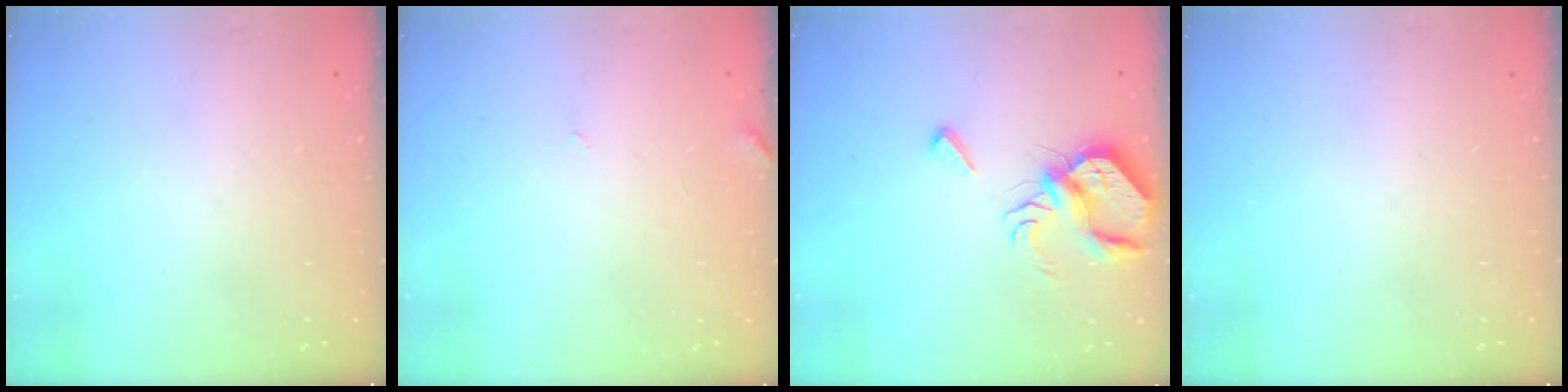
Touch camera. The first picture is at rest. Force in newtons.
{"total": 3.1, "press": 3.1, "slide": 0.3}
{"total": 7.9, "press": 7.9, "slide": 0.7}
{"total": 0.0}